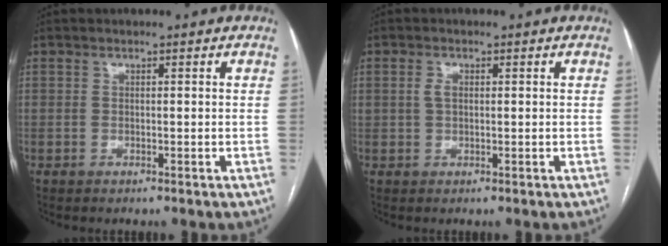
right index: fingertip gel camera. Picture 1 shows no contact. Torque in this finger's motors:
{"motor_torque": [0.02, 0.02, 0.00, 0.01]}